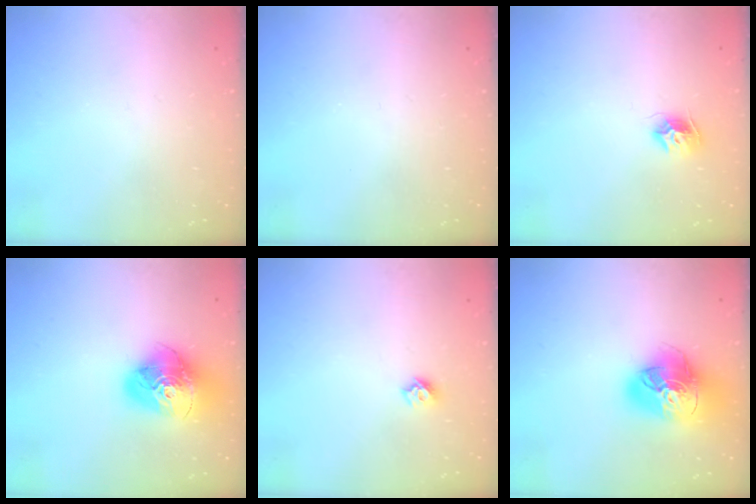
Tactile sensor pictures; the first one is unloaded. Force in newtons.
{"total": 0.0}
{"total": 8.0, "press": 7.9, "slide": 0.5}
{"total": 18.4, "press": 18.3, "slide": 2.1}
{"total": 5.7, "press": 5.7, "slide": 0.5}
{"total": 21.8, "press": 21.6, "slide": 2.6}